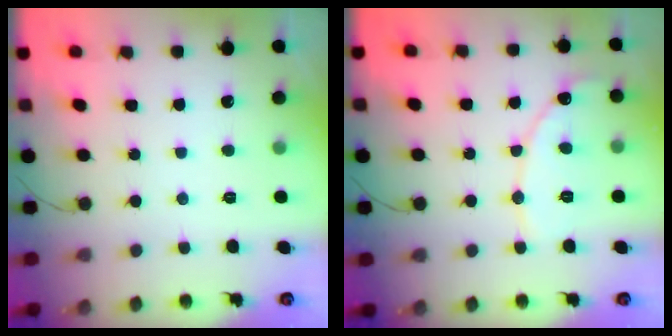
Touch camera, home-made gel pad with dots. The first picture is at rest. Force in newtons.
{"total": 9.7, "press": 9.7, "slide": 0.7}